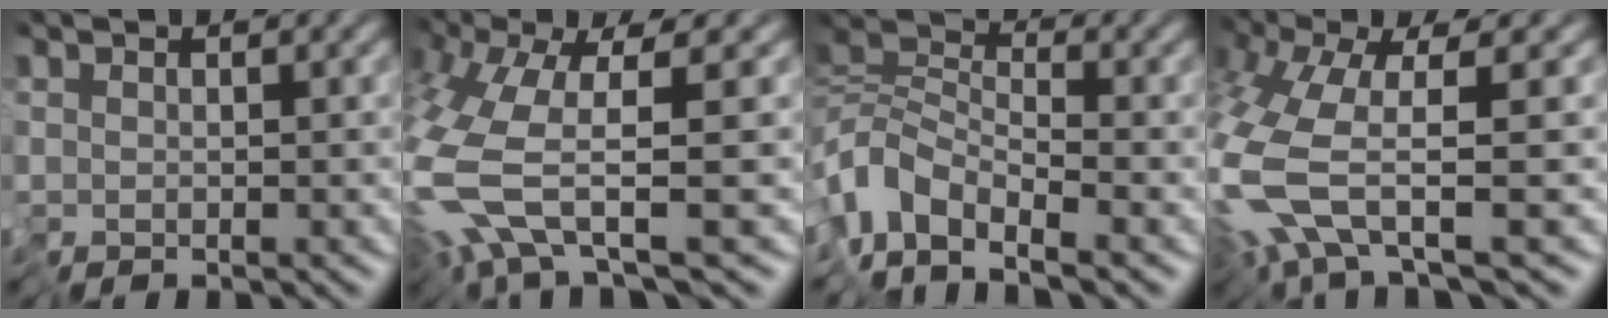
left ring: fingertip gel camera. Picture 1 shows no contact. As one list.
[{"total": 8.1, "force": [-2.1, 1.8, 7.6], "torque": [-0.200, -0.010, -0.046]}, {"total": 3.7, "force": [-3.2, 0.8, 1.7], "torque": [-0.034, 0.006, -0.081]}, {"total": 7.8, "force": [-2.7, 1.7, 7.1], "torque": [-0.192, -0.009, -0.061]}]